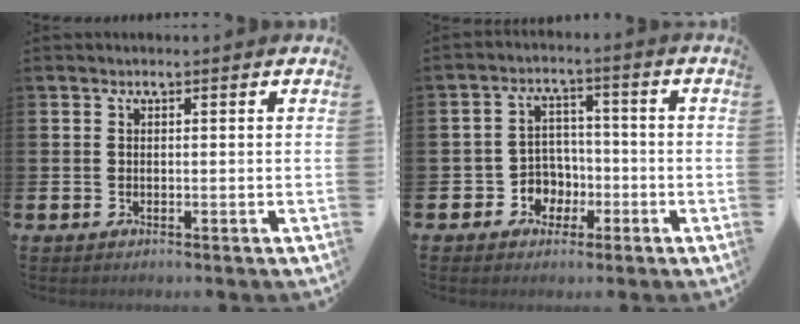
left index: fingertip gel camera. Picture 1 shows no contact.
{"total": 4.4, "force": [-1.5, 4.1, 0.7], "torque": [-0.035, 0.005, -0.032]}